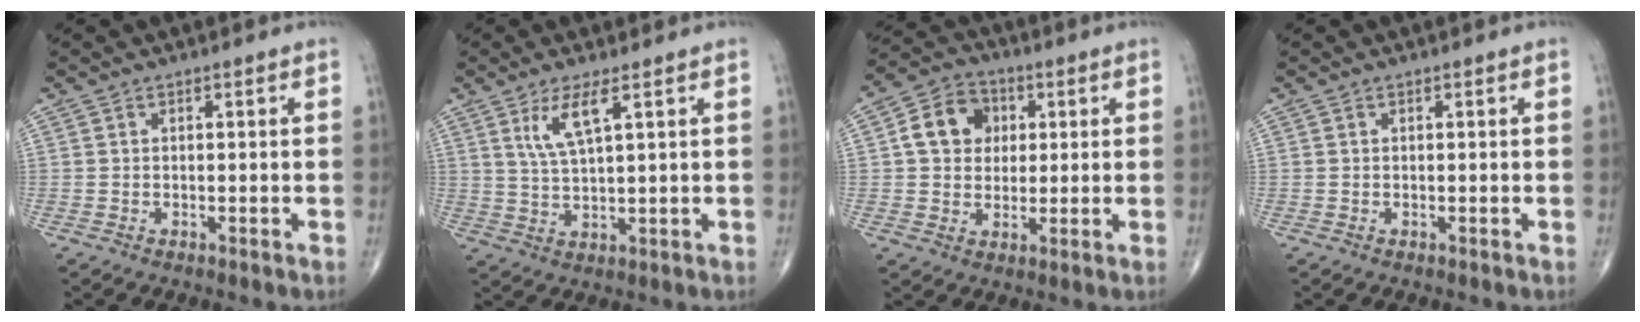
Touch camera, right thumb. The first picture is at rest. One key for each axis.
{"total": 6.0, "fx": 2.9, "fy": 1.1, "fz": 5.1, "tx": -0.111, "ty": -0.018, "tz": 0.066}
{"total": 9.7, "fx": 1.9, "fy": 7.9, "fz": 5.2, "tx": -0.060, "ty": 0.006, "tz": 0.023}
{"total": 0.0}